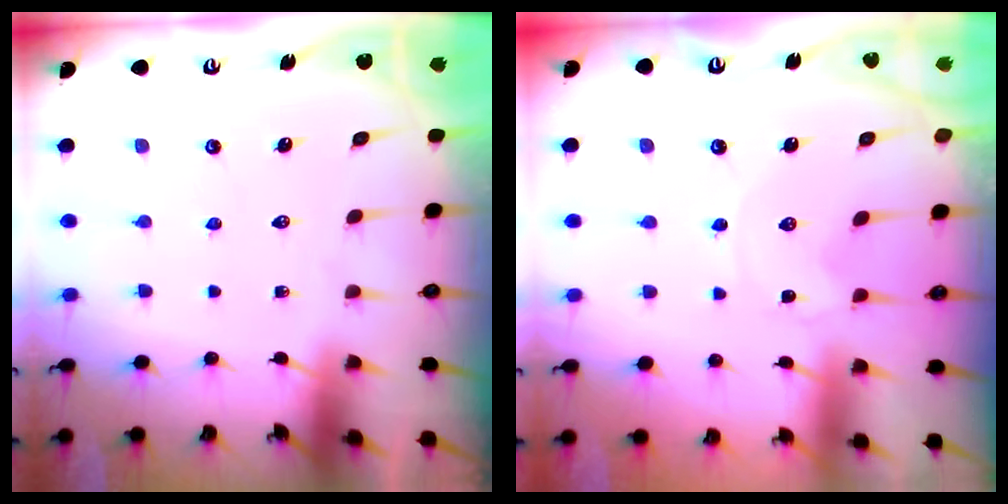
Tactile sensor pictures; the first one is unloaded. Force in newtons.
{"total": 0.0}